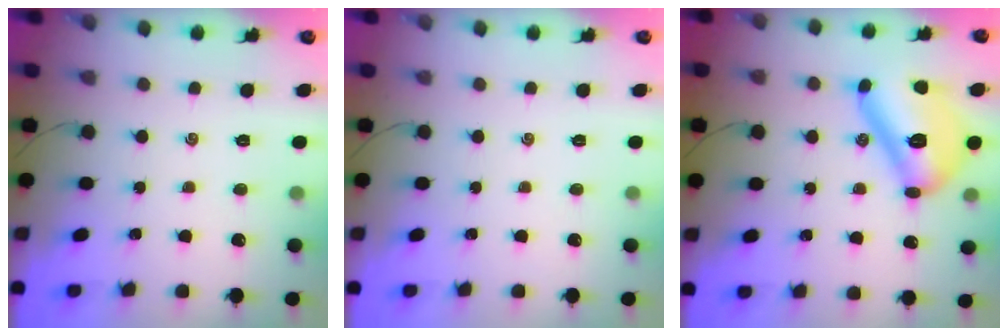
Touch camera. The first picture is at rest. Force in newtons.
{"total": 0.0}
{"total": 17.3, "press": 17.2, "slide": 1.1}